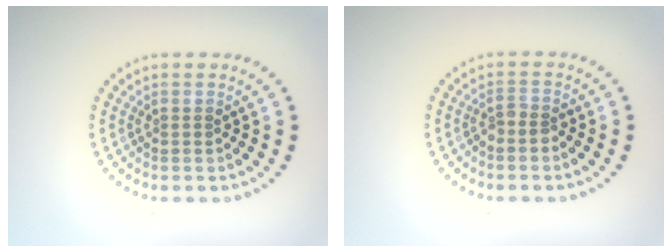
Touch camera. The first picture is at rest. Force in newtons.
{"total": 1.5, "press": 1.0, "slide": 1.0}